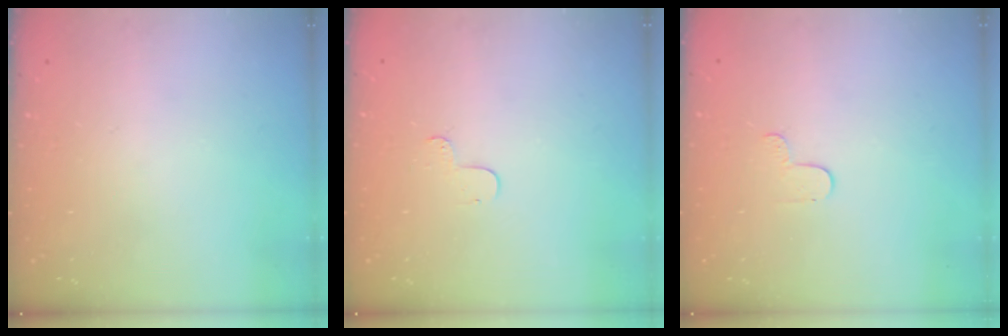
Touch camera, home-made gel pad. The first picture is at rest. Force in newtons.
{"total": 3.8, "press": 3.8, "slide": 0.5}
{"total": 4.7, "press": 4.6, "slide": 0.5}